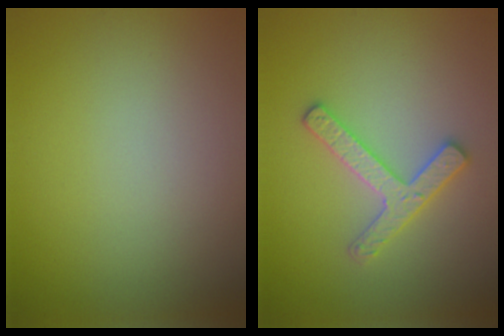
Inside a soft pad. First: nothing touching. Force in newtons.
{"total": 2.7, "press": 2.6, "slide": 0.5}